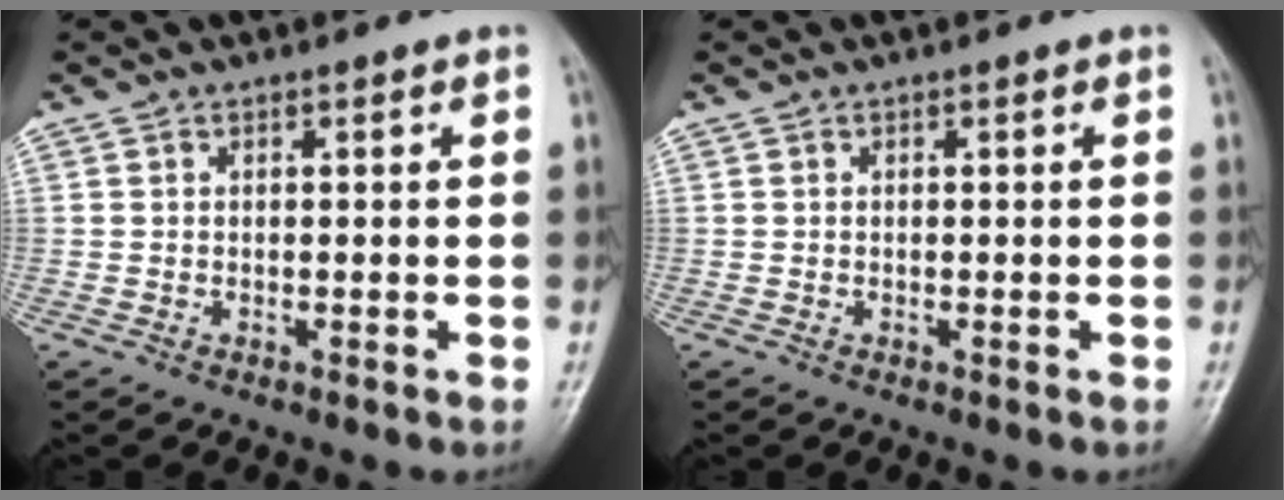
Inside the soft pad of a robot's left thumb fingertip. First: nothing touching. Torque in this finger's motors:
{"motor_torque": [0.00, 0.00, 0.00, 0.00, 0.00]}